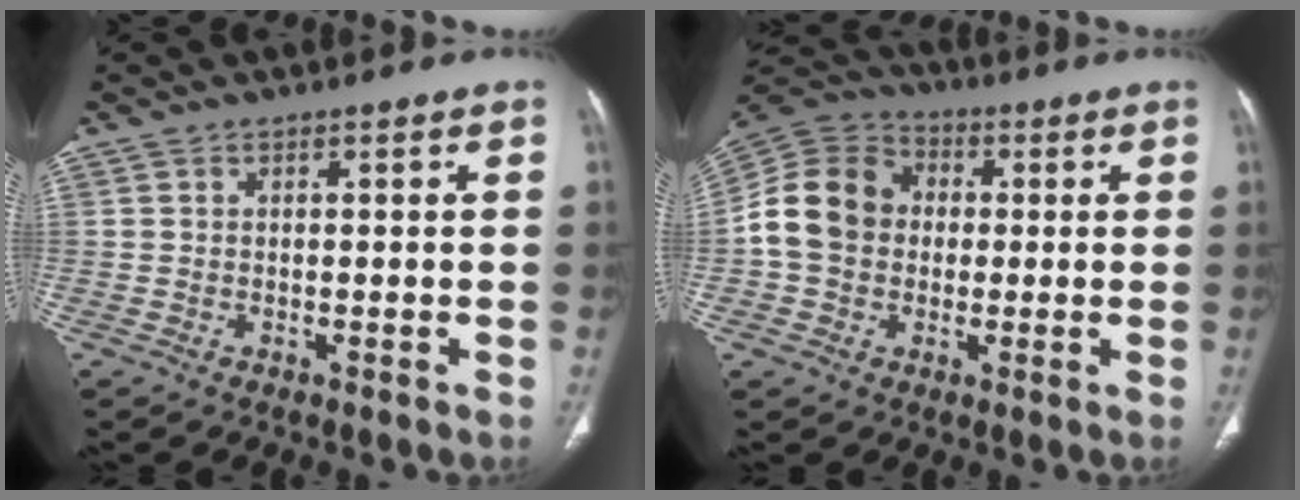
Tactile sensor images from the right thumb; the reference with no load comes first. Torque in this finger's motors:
{"motor_torque": [-0.13, 0.90, 0.56, -0.53, 0.12]}